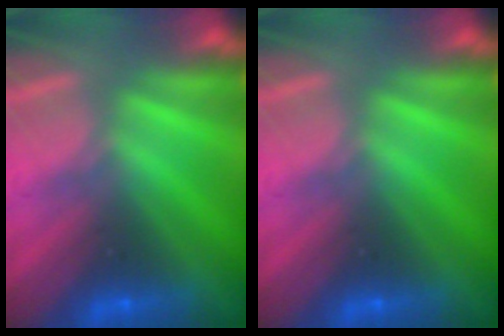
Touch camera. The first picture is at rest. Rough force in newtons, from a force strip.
{"total": 0.0}